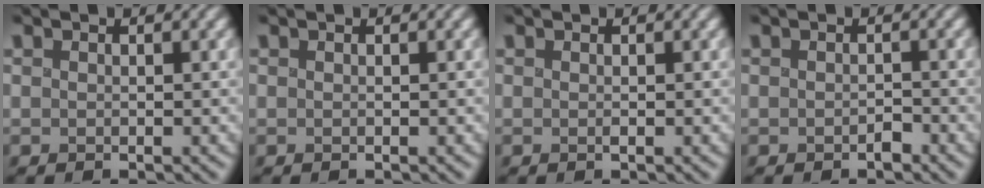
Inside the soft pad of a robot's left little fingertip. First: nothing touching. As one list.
[{"total": 0.0}, {"total": 0.0}, {"total": 0.9, "force": [-0.8, 0.4, 0.3], "torque": [-0.001, -0.004, -0.014]}]